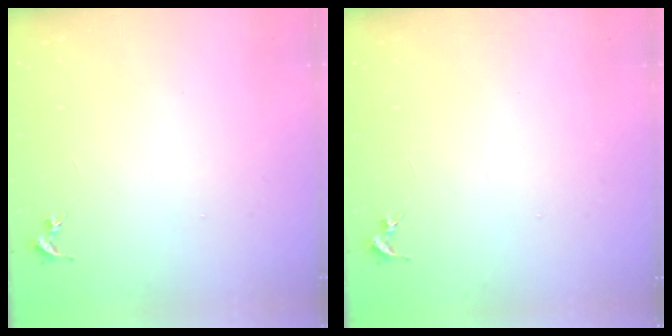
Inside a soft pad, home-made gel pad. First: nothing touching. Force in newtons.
{"total": 0.0}